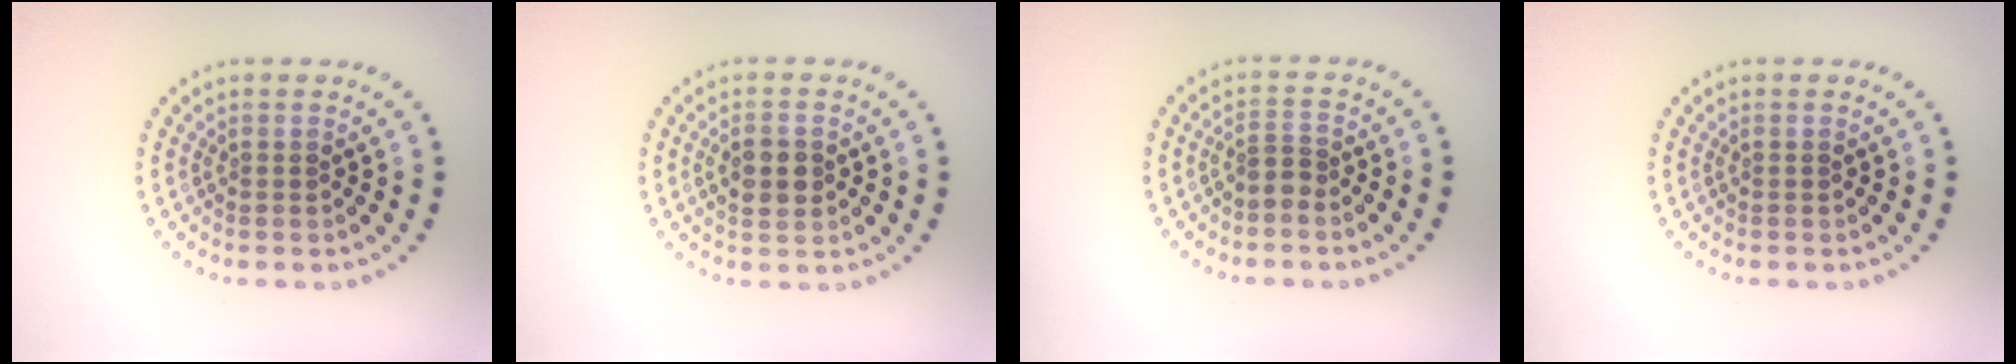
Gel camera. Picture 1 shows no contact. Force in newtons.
{"total": 2.9, "press": 2.9, "slide": 0.1}
{"total": 1.3, "press": 0.9, "slide": 1.0}
{"total": 0.0}